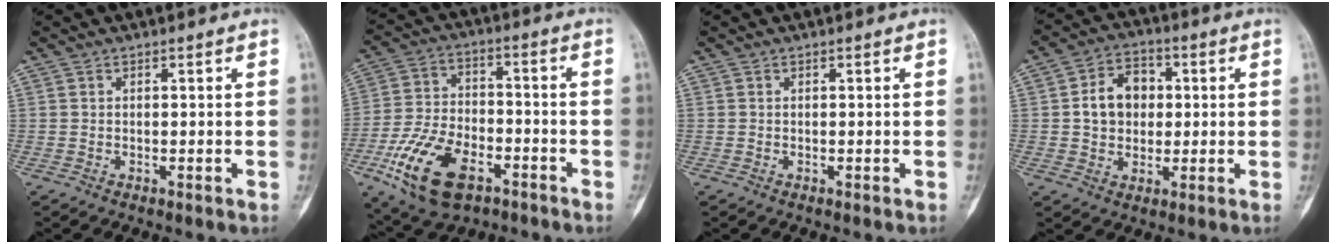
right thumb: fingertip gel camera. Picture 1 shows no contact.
{"total": 16.6, "force": [-7.9, 9.0, 11.4], "torque": [-0.214, 0.026, -0.139]}
{"total": 0.0}
{"total": 9.3, "force": [0.9, 7.3, 5.7], "torque": [-0.064, 0.012, 0.008]}